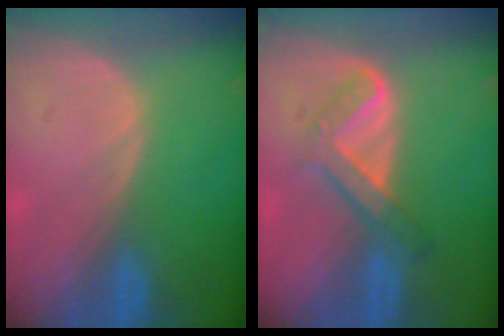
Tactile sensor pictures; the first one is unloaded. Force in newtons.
{"total": 5.2, "press": 5.1, "slide": 1.4}